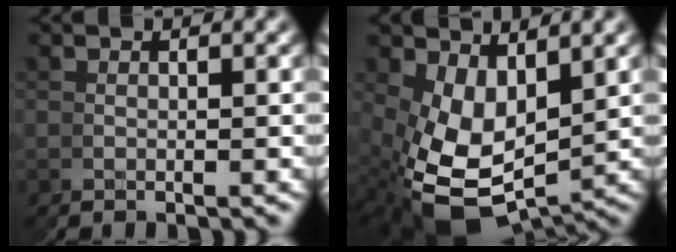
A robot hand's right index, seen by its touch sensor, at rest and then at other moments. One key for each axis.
{"total": 10.3, "fx": -1.8, "fy": 7.7, "fz": 6.6, "tx": -0.159, "ty": -0.064, "tz": 0.006}